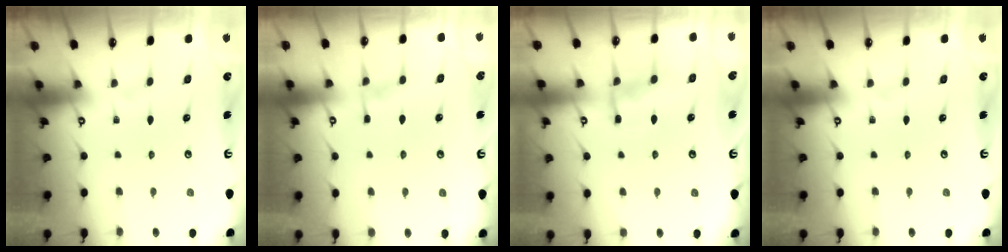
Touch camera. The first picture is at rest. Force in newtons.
{"total": 4.1, "press": 4.1, "slide": 0.4}
{"total": 8.8, "press": 8.8, "slide": 0.8}
{"total": 0.0}